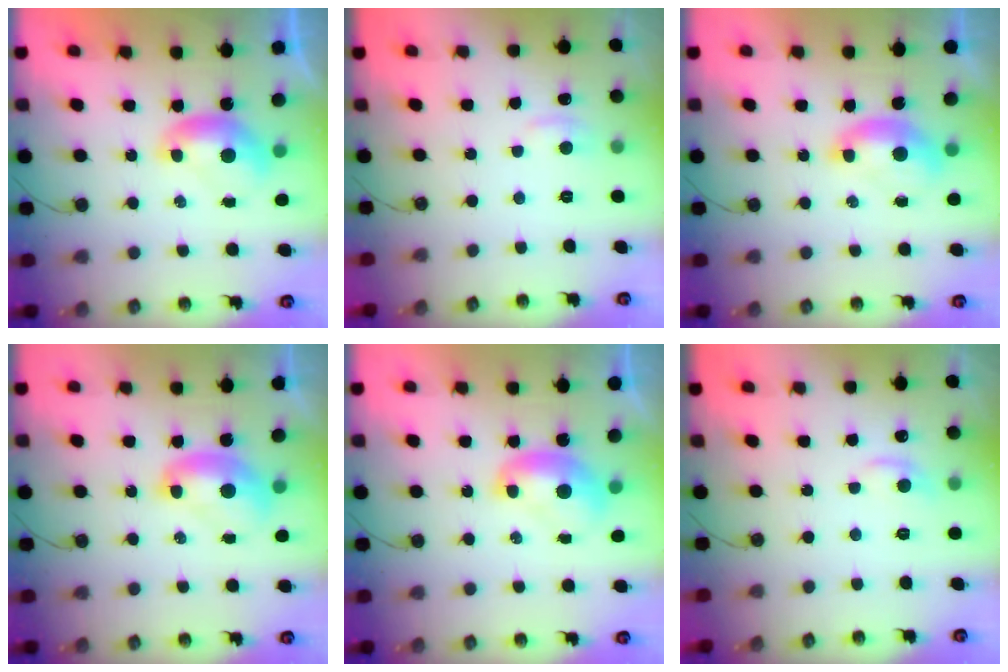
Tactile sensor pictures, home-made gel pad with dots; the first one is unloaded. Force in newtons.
{"total": 1.1, "press": 0.8, "slide": 0.8}
{"total": 1.5, "press": 1.3, "slide": 0.7}
{"total": 2.0, "press": 2.0, "slide": 0.0}
{"total": 1.9, "press": 1.9, "slide": 0.2}
{"total": 0.8, "press": 0.0, "slide": 0.8}